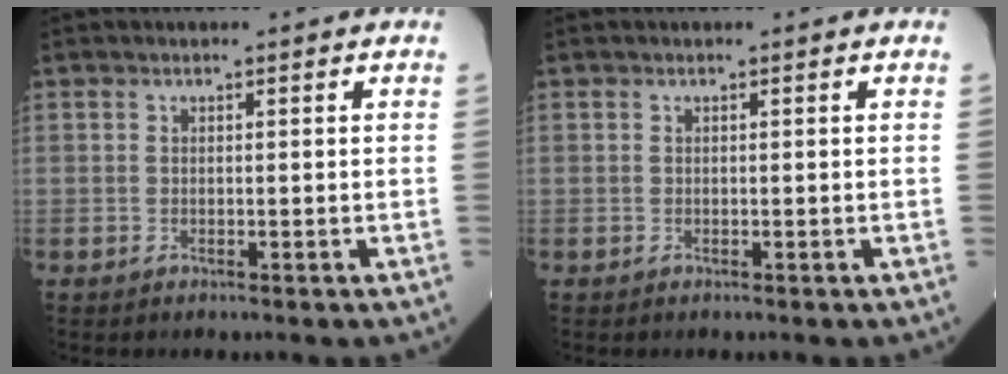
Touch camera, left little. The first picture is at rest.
{"total": 0.0}